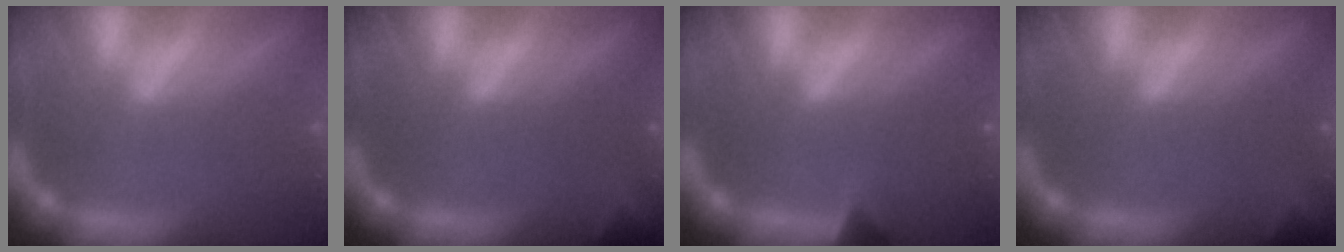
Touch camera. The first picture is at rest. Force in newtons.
{"total": 2.4}
{"total": 1.4}
{"total": 2.4}